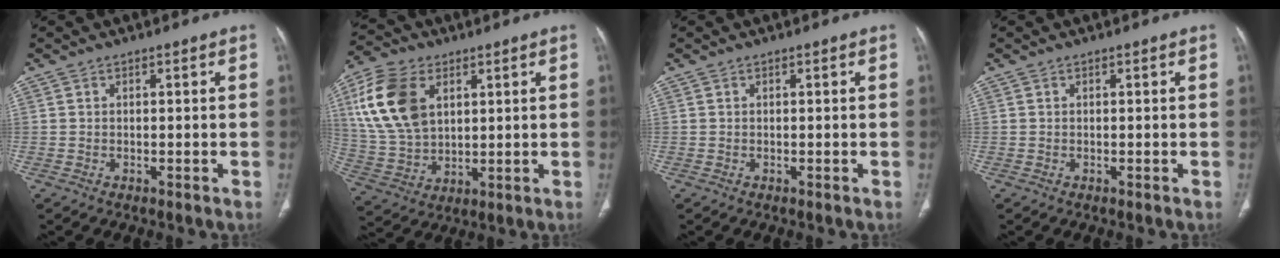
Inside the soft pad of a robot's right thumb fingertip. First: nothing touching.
{"total": 16.2, "force": [5.3, 10.5, 11.1], "torque": [-0.216, -0.008, 0.110]}
{"total": 0.0}
{"total": 0.0}